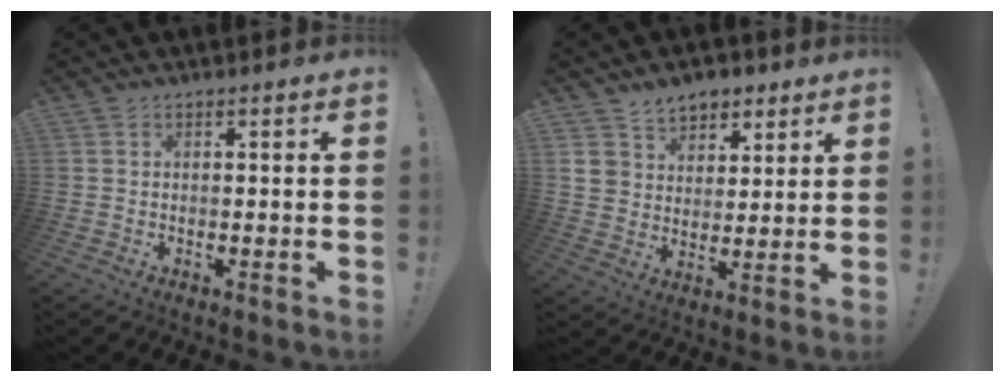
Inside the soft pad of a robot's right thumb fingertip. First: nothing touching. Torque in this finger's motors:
{"motor_torque": [0.01, 0.06, 0.28, 0.31, 0.00]}